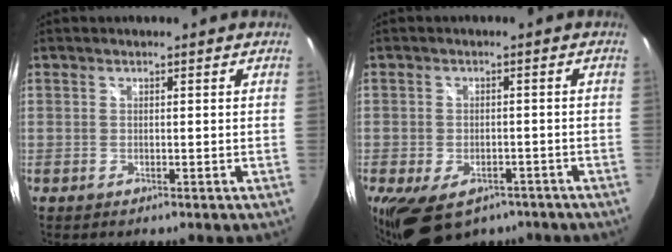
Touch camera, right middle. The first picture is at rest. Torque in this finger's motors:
{"motor_torque": [0.81, -0.90, 0.02, 0.03]}